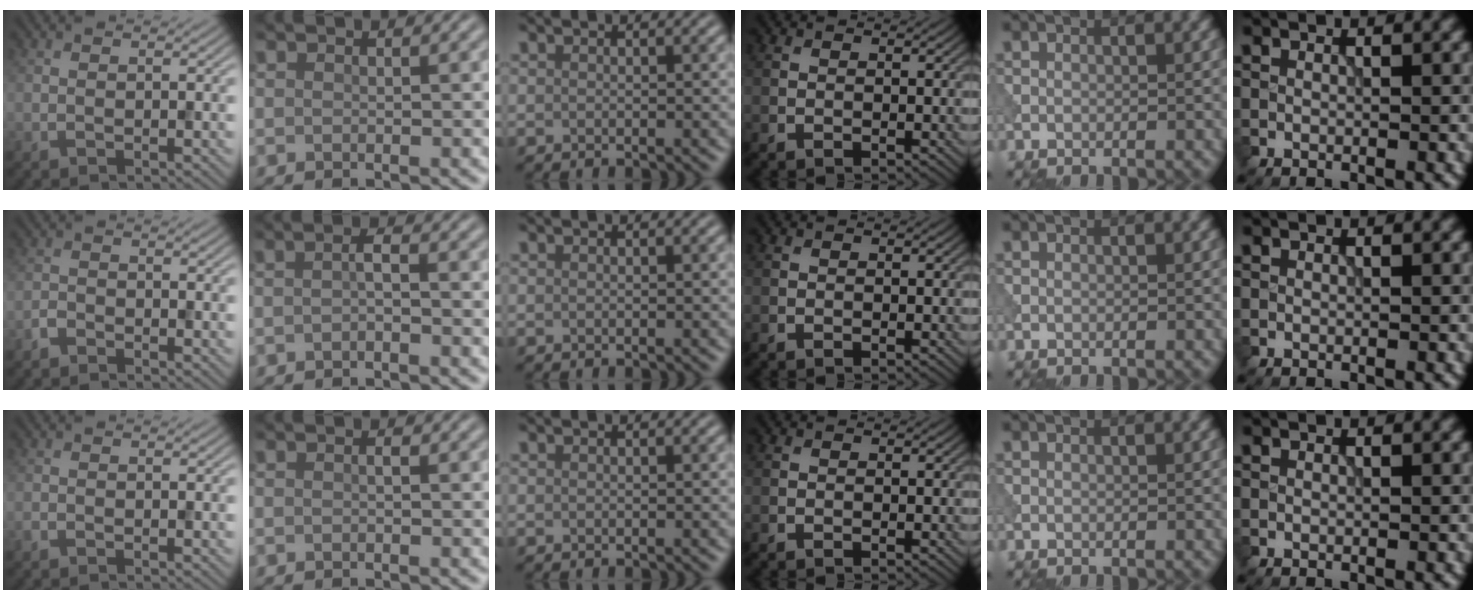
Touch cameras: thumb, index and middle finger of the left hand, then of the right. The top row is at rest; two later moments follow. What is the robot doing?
{"motion": "dispense", "object": "pipette"}